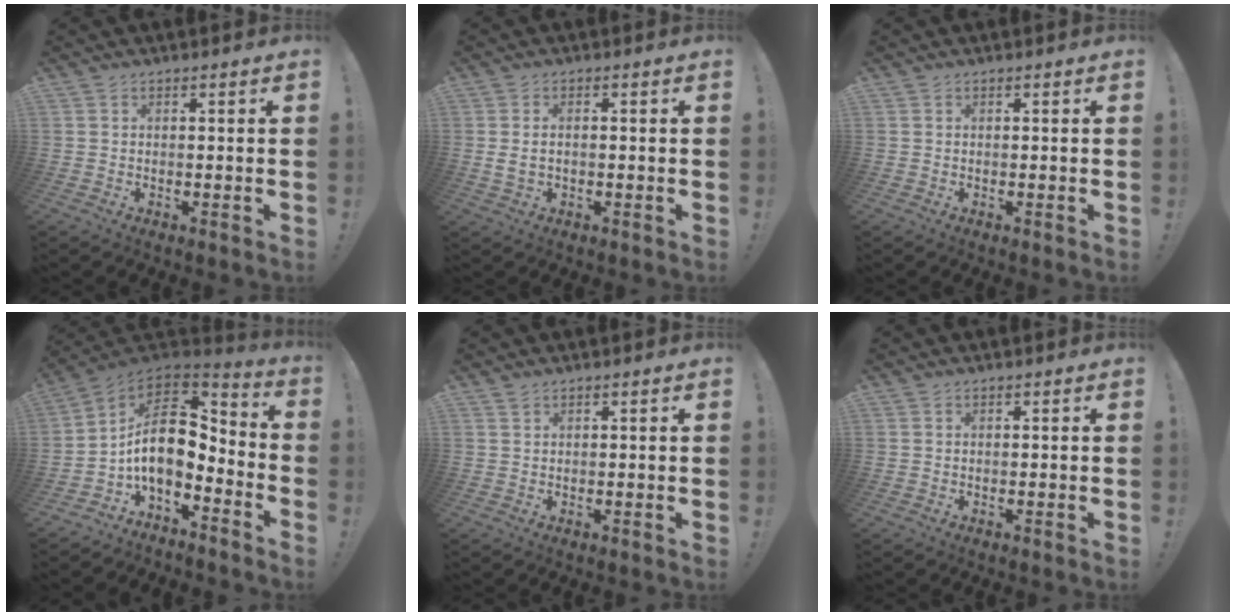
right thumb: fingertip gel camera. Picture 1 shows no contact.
{"total": 2.7, "force": [0.1, 1.5, 2.2], "torque": [-0.033, 0.002, 0.001]}
{"total": 0.0}
{"total": 15.2, "force": [0.7, 9.0, 12.2], "torque": [-0.212, -0.003, 0.015]}
{"total": 0.9, "force": [0.8, 0.3, 0.3], "torque": [-0.004, -0.002, 0.015]}
{"total": 0.0}